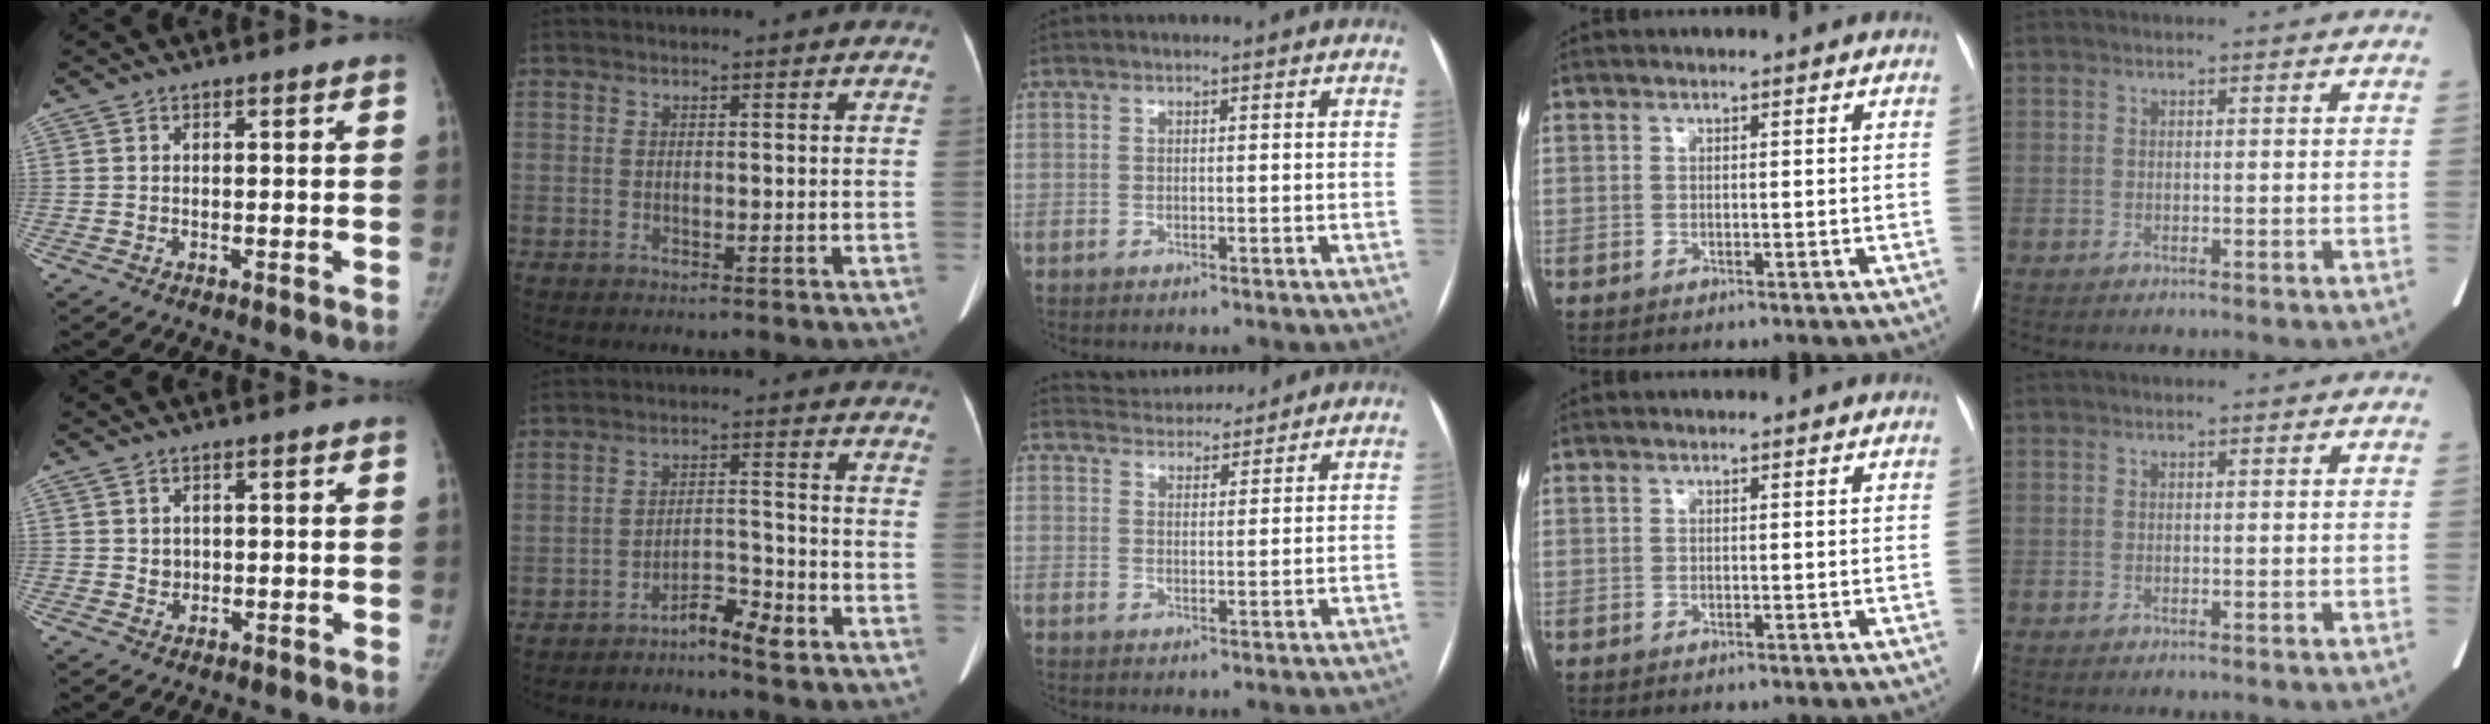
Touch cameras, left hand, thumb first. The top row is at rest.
{"thumb": {"total": 1.7, "force": [0.4, 1.5, 0.6], "torque": [-0.004, -0.003, 0.010]}, "index": {"total": 4.4, "force": [-3.7, 0.3, 2.3], "torque": [-0.039, -0.001, -0.067]}, "middle": {"total": 6.8, "force": [6.6, 1.2, 0.8], "torque": [-0.016, 0.023, 0.099]}}